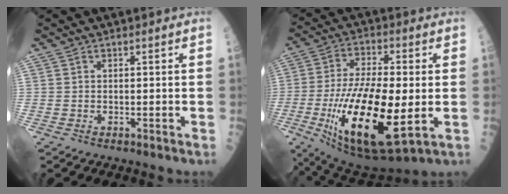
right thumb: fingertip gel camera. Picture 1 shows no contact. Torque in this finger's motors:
{"motor_torque": [0.55, 0.54, 2.08, -0.69, 0.54]}